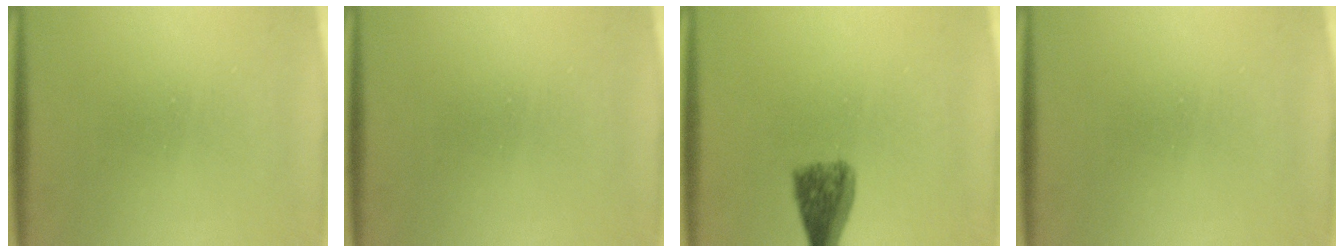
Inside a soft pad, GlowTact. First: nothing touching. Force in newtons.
{"total": 0.0}
{"total": 5.6}
{"total": 0.0}